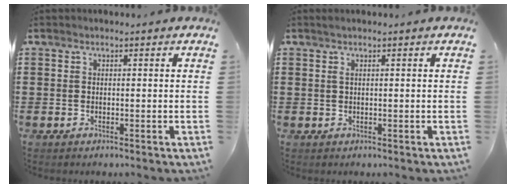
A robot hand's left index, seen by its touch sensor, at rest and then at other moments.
{"total": 0.9, "force": [0.3, 0.0, 0.8], "torque": [-0.016, 0.000, 0.006]}